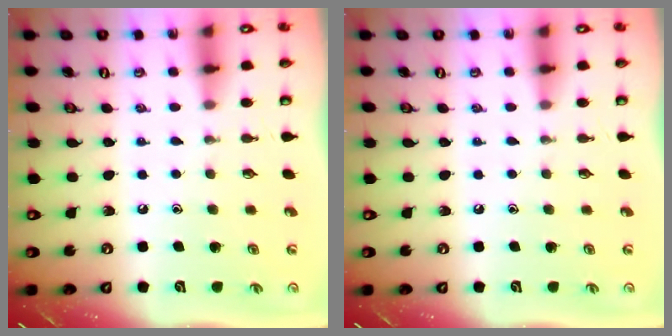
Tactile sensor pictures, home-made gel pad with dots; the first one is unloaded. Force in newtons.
{"total": 0.0}